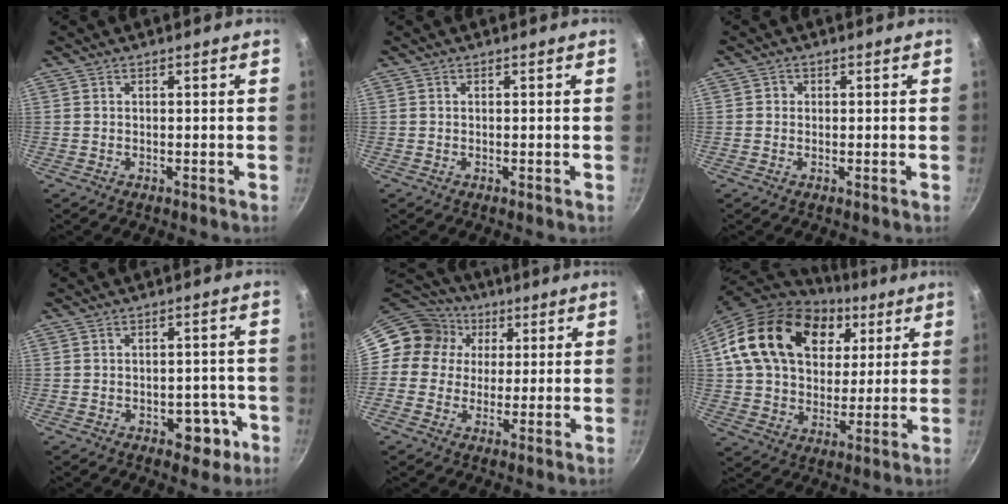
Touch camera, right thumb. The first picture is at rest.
{"total": 0.0}
{"total": 1.1, "force": [0.0, 1.1, 0.2], "torque": [0.002, 0.002, -0.002]}
{"total": 6.0, "force": [-2.4, 4.0, 3.7], "torque": [-0.016, 0.022, -0.022]}
{"total": 12.0, "force": [3.0, 11.0, 3.8], "torque": [-0.037, 0.015, 0.031]}
{"total": 23.9, "force": [8.2, 17.0, 14.6], "torque": [-0.236, 0.002, 0.136]}